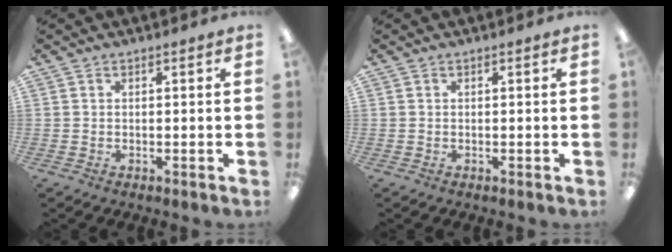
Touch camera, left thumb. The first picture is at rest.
{"total": 0.0}